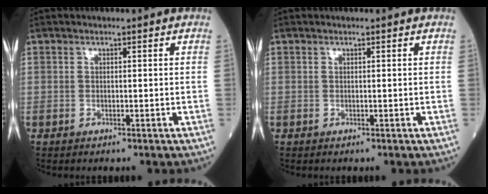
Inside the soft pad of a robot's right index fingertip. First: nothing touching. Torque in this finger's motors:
{"motor_torque": [0.00, 0.00, 0.00, 0.01]}